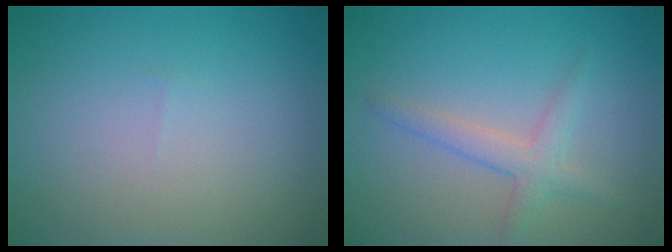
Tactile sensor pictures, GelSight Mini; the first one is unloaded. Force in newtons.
{"total": 2.3, "press": 2.3, "slide": 0.1}